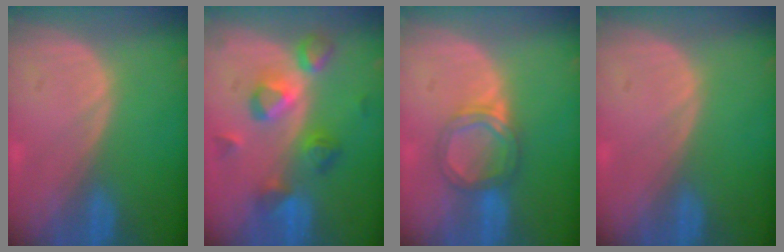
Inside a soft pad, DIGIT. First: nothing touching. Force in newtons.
{"total": 7.4, "press": 7.4, "slide": 0.8}
{"total": 5.3, "press": 4.8, "slide": 2.2}
{"total": 0.0}